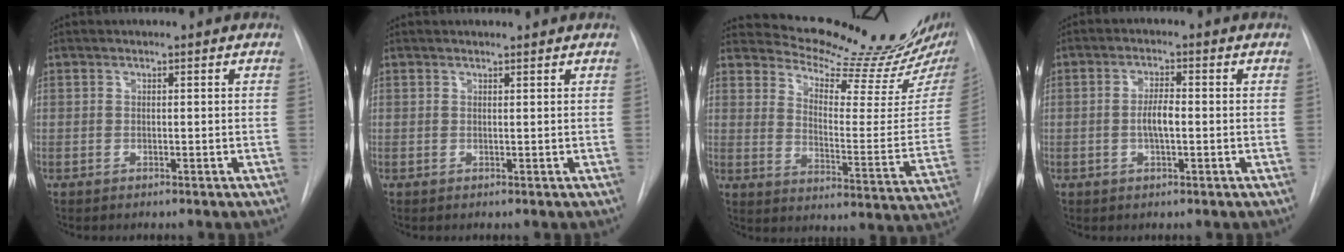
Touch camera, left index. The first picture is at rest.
{"total": 1.8, "force": [1.7, 0.2, 0.2], "torque": [-0.011, 0.014, 0.023]}
{"total": 18.0, "force": [17.0, 1.4, 6.0], "torque": [-0.085, -0.090, 0.211]}
{"total": 3.3, "force": [-0.4, 0.9, 3.2], "torque": [-0.062, 0.002, -0.008]}